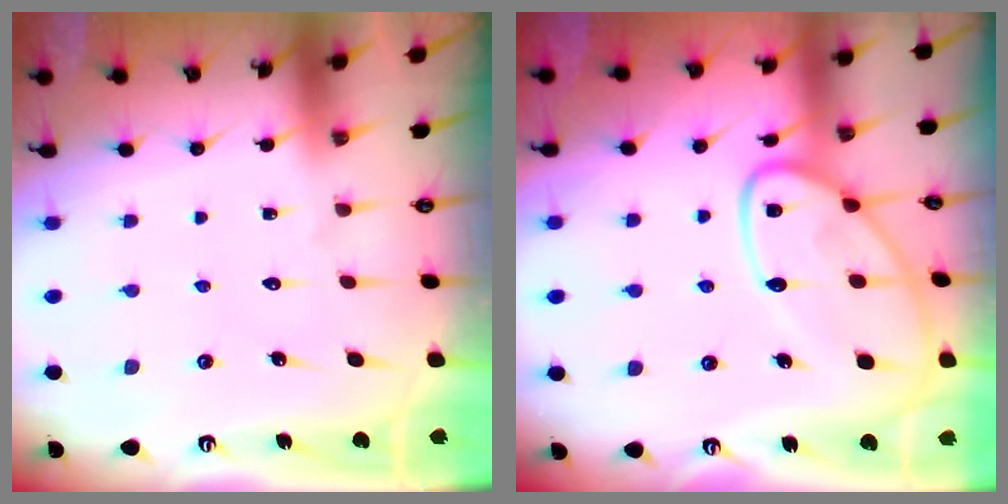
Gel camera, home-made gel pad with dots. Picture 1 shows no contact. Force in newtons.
{"total": 15.2, "press": 15.1, "slide": 1.0}